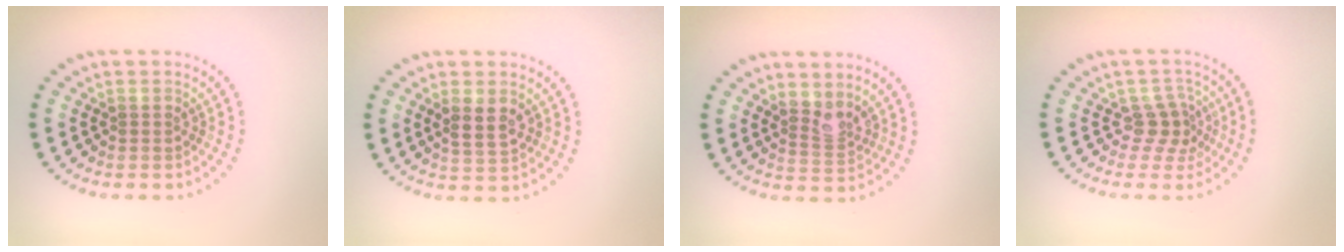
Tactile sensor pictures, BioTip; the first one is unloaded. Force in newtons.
{"total": 2.4, "press": 2.3, "slide": 0.6}
{"total": 2.2, "press": 1.7, "slide": 1.4}
{"total": 2.4, "press": 1.8, "slide": 1.5}